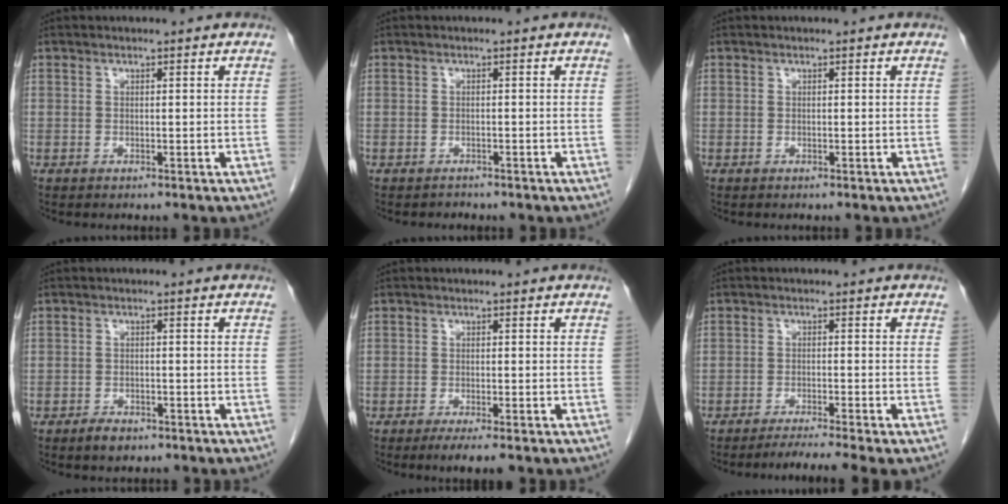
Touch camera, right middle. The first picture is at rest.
{"total": 0.9, "force": [-0.8, 0.4, -0.1], "torque": [-0.005, 0.000, -0.015]}
{"total": 0.0}
{"total": 2.4, "force": [-1.7, 1.2, 1.1], "torque": [-0.020, 0.001, -0.022]}
{"total": 4.4, "force": [-2.8, 0.5, 3.4], "torque": [-0.049, -0.012, -0.043]}
{"total": 5.8, "force": [-4.7, -1.2, 3.1], "torque": [-0.039, -0.015, -0.074]}